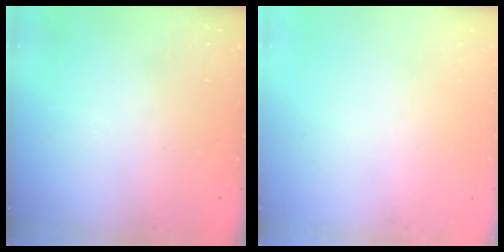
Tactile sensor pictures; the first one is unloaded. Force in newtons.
{"total": 0.0}